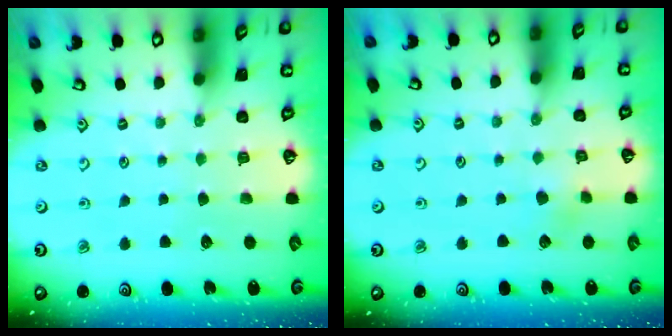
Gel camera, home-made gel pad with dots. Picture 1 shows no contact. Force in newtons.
{"total": 3.8, "press": 3.7, "slide": 0.9}